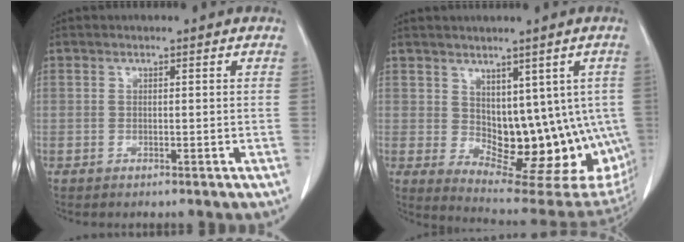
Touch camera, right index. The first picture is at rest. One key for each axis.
{"total": 14.4, "fx": -0.1, "fy": 8.2, "fz": 11.8, "tx": -0.132, "ty": -0.002, "tz": 0.020}